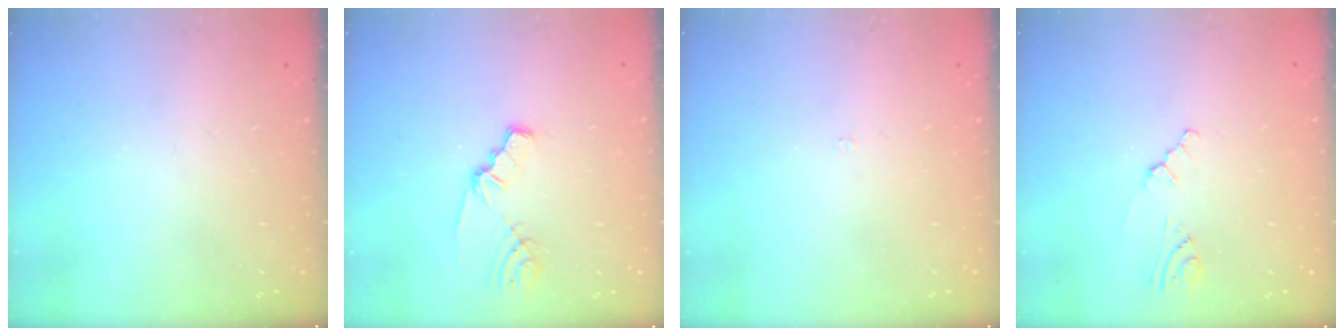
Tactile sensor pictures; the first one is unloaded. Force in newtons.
{"total": 2.1, "press": 2.1, "slide": 0.3}
{"total": 1.8, "press": 1.7, "slide": 0.3}
{"total": 1.3, "press": 1.2, "slide": 0.4}